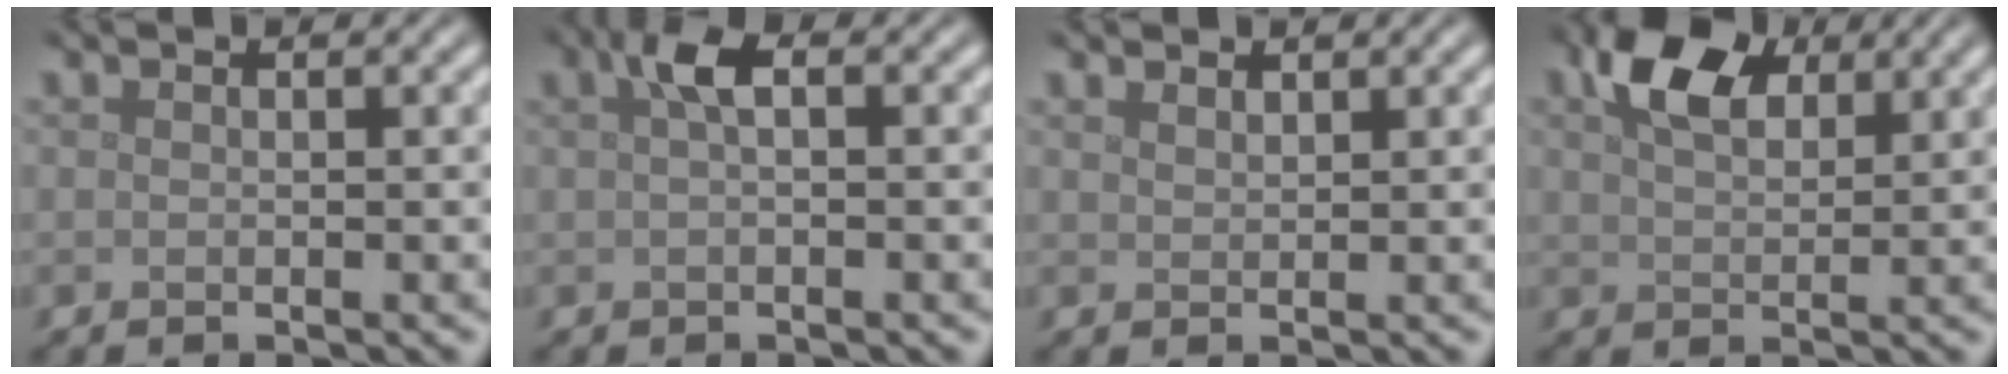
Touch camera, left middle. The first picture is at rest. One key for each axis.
{"total": 2.1, "fx": 0.6, "fy": 0.8, "fz": 1.8, "tx": -0.038, "ty": 0.009, "tz": 0.008}
{"total": 1.2, "fx": 1.1, "fy": 0.3, "fz": 0.2, "tx": -0.009, "ty": -0.003, "tz": 0.023}
{"total": 5.8, "fx": 3.1, "fy": 3.2, "fz": 3.6, "tx": -0.071, "ty": 0.008, "tz": 0.054}